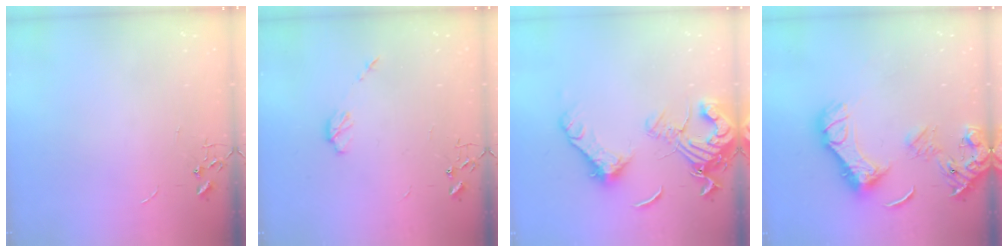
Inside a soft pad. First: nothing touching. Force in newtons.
{"total": 4.7, "press": 4.7, "slide": 0.3}
{"total": 18.8, "press": 18.7, "slide": 2.3}
{"total": 18.4, "press": 18.3, "slide": 2.3}